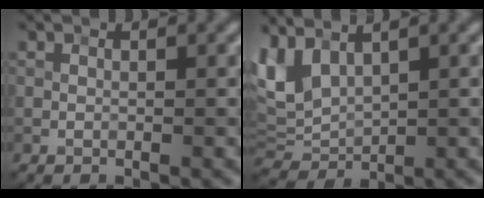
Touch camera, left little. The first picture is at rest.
{"total": 4.2, "force": [2.0, 2.5, 2.7], "torque": [-0.070, -0.004, 0.042]}